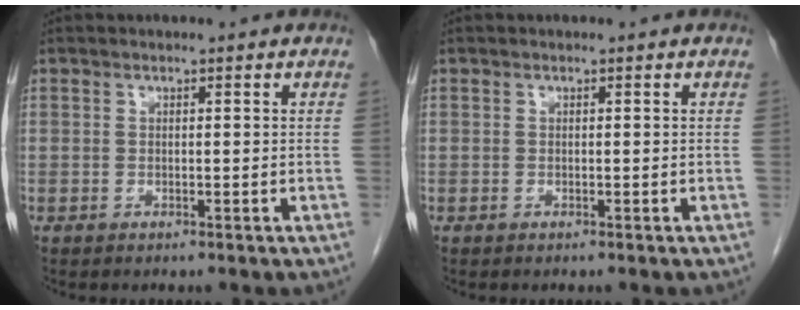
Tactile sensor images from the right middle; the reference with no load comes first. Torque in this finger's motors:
{"motor_torque": [0.21, -0.04, 0.03, 0.01]}